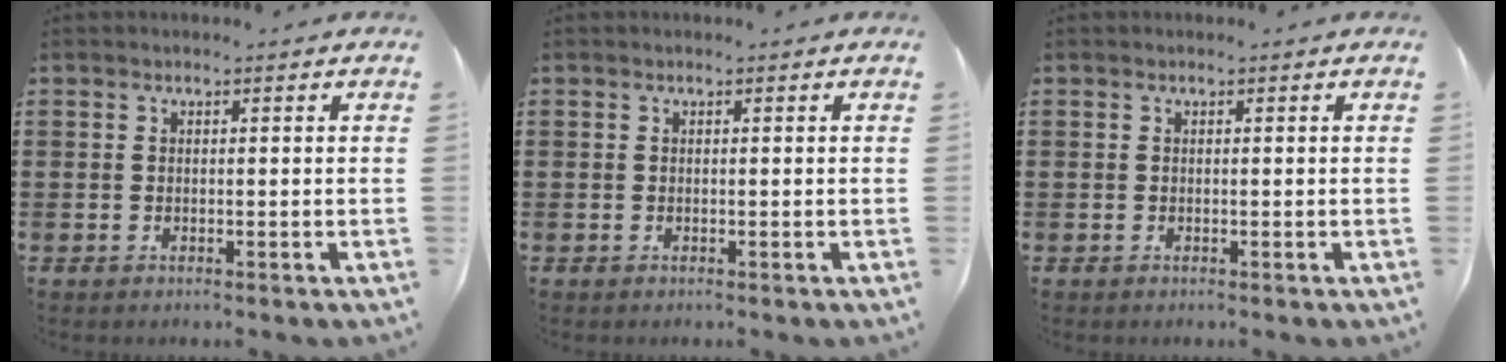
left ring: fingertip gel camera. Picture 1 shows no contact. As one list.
[{"total": 0.0}, {"total": 0.0}]